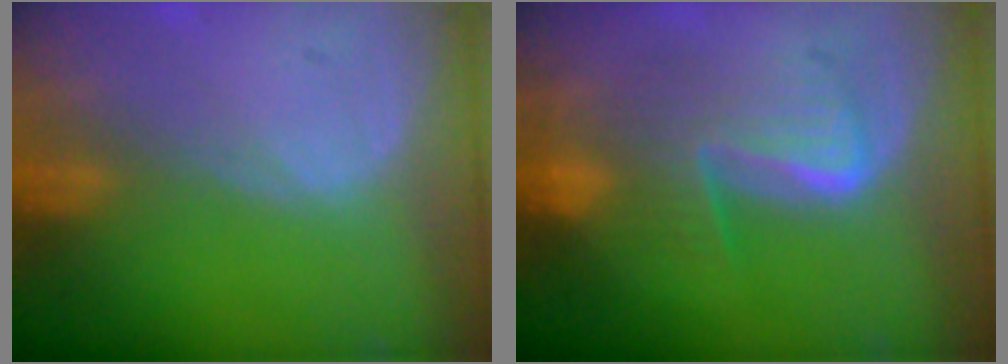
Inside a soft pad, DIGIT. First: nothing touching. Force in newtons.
{"total": 7.2, "press": 7.2, "slide": 0.2}